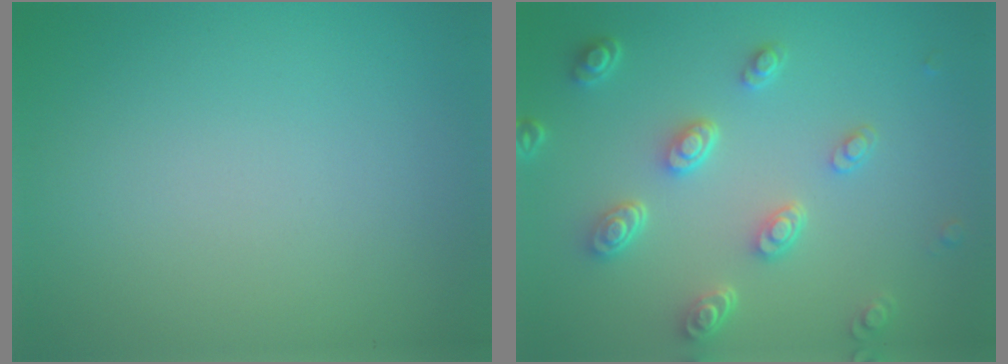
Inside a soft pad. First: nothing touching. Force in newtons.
{"total": 4.6, "press": 3.4, "slide": 3.0}